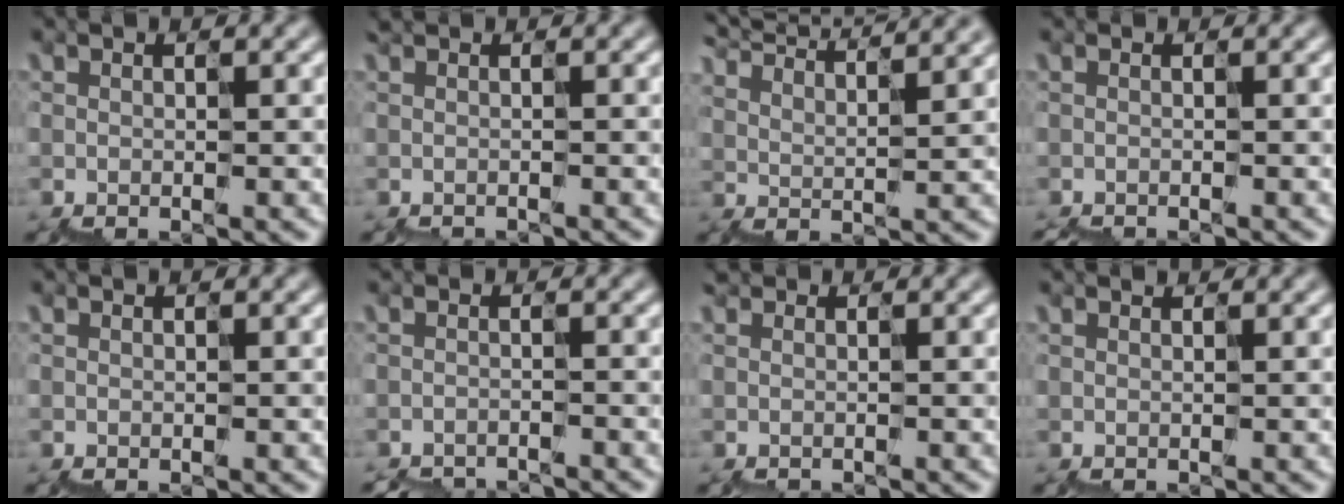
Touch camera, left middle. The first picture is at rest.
{"total": 0.8, "force": [-0.8, 0.0, -0.1], "torque": [0.011, -0.006, -0.008]}
{"total": 8.7, "force": [8.1, 1.1, 2.7], "torque": [-0.067, 0.032, 0.097]}
{"total": 1.0, "force": [-1.0, 0.1, -0.2], "torque": [0.014, -0.008, -0.009]}
{"total": 0.0}
{"total": 3.6, "force": [-3.4, -0.5, -1.1], "torque": [0.000, -0.018, -0.045]}
{"total": 0.7, "force": [-0.5, -0.1, -0.5], "torque": [0.011, -0.005, -0.004]}
{"total": 0.8, "force": [0.5, 0.5, 0.4], "torque": [0.008, 0.014, -0.001]}